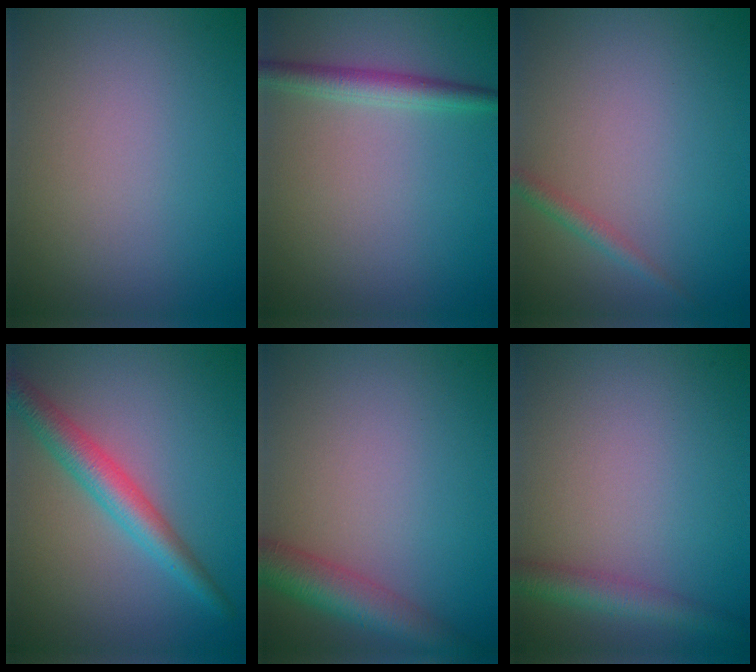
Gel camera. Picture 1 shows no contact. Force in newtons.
{"total": 2.3, "press": 2.3, "slide": 0.0}
{"total": 1.3, "press": 1.3, "slide": 0.1}
{"total": 4.0, "press": 4.0, "slide": 0.1}
{"total": 4.5, "press": 4.5, "slide": 0.3}
{"total": 2.9, "press": 2.9, "slide": 0.1}